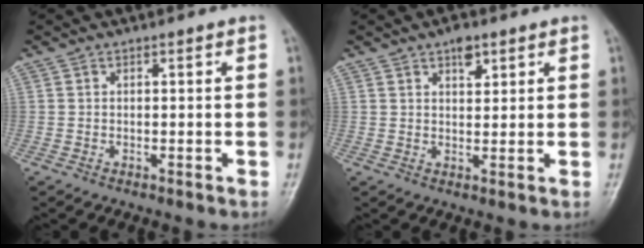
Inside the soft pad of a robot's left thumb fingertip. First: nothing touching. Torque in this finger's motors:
{"motor_torque": [0.77, 0.46, 0.92, -0.34, 0.01]}